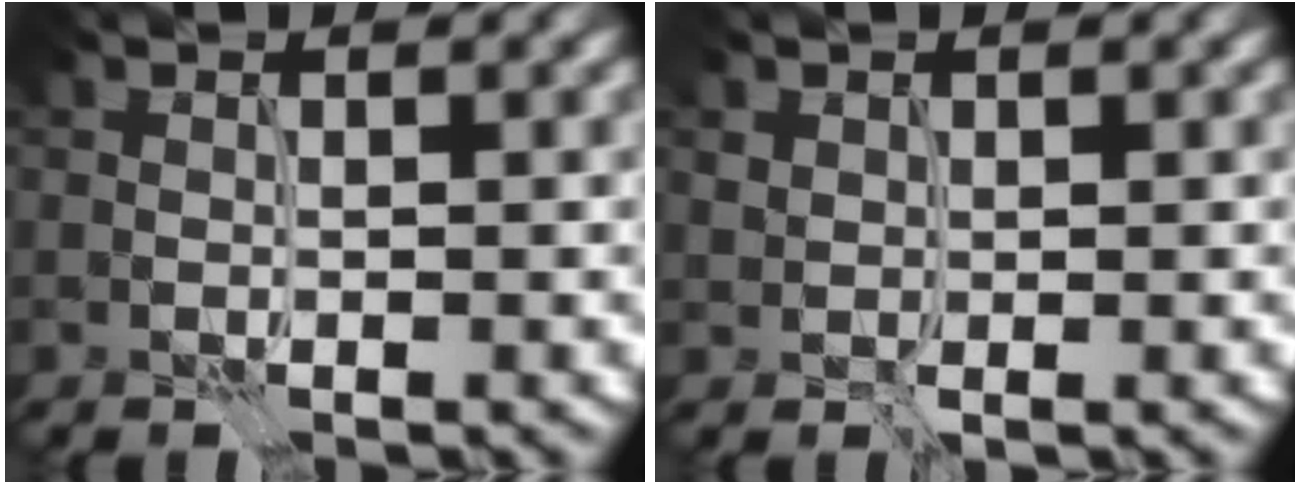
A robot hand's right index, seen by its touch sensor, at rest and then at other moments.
{"total": 0.8, "force": [0.5, 0.6, 0.3], "torque": [-0.005, -0.002, 0.014]}